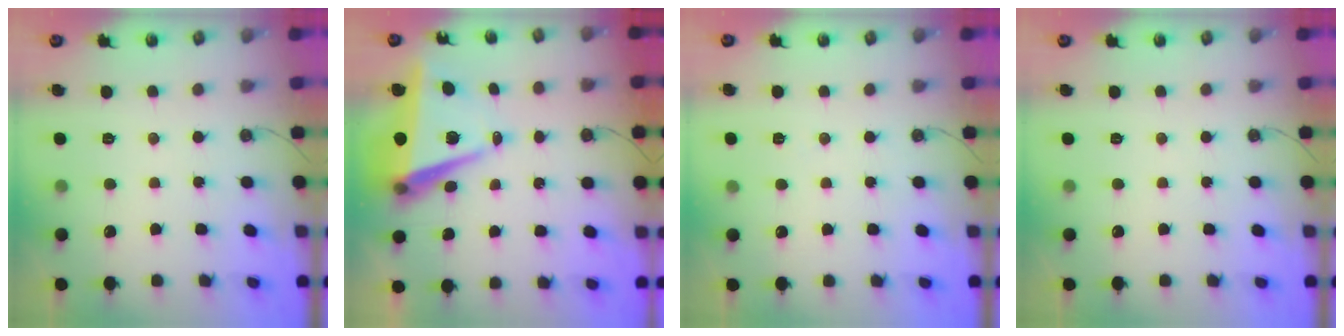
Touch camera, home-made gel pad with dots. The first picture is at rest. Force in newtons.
{"total": 8.8, "press": 7.6, "slide": 4.3}
{"total": 5.2, "press": 2.7, "slide": 4.5}
{"total": 0.0}